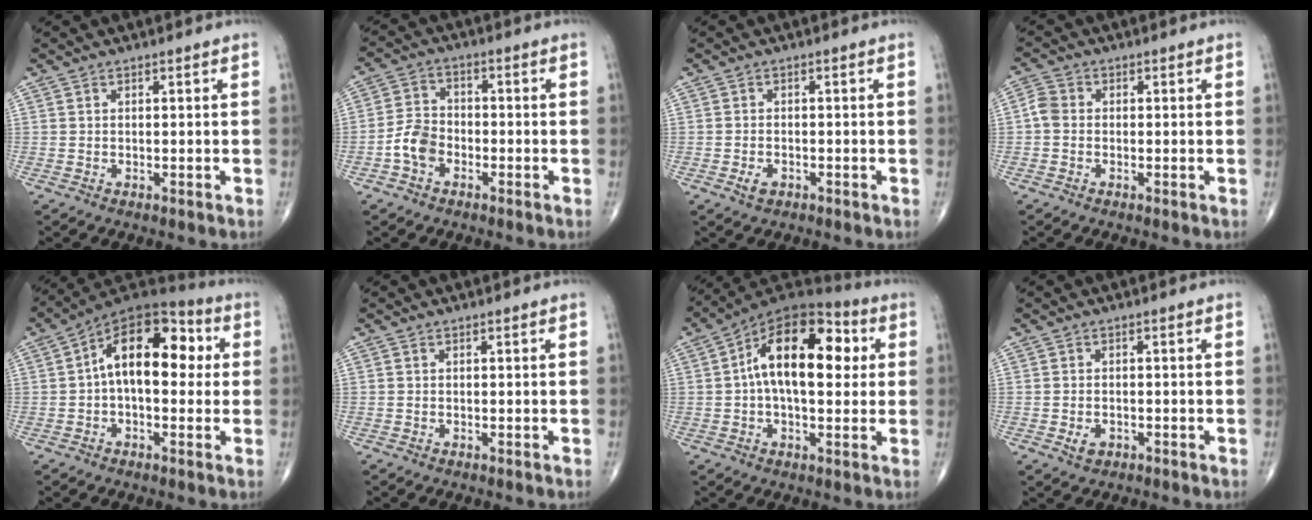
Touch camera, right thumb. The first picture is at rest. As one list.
[{"total": 5.6, "force": [-2.3, 4.1, 3.1], "torque": [-0.046, 0.023, -0.051]}, {"total": 2.0, "force": [-1.0, 1.3, 1.3], "torque": [-0.023, 0.005, -0.015]}, {"total": 2.9, "force": [-0.4, 2.4, 1.6], "torque": [-0.029, 0.007, -0.018]}, {"total": 16.2, "force": [2.0, 9.0, 13.3], "torque": [-0.174, 0.044, 0.021]}, {"total": 0.0}, {"total": 18.8, "force": [3.1, 9.9, 15.7], "torque": [-0.226, 0.030, 0.036]}, {"total": 2.3, "force": [-0.9, 1.5, 1.4], "torque": [-0.022, 0.003, -0.011]}]